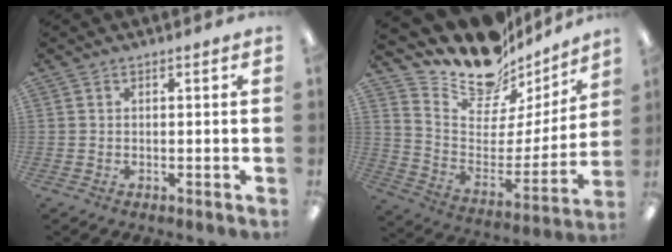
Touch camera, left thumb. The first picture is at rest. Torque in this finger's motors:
{"motor_torque": [0.25, -0.07, -0.37, -0.66, 0.00]}